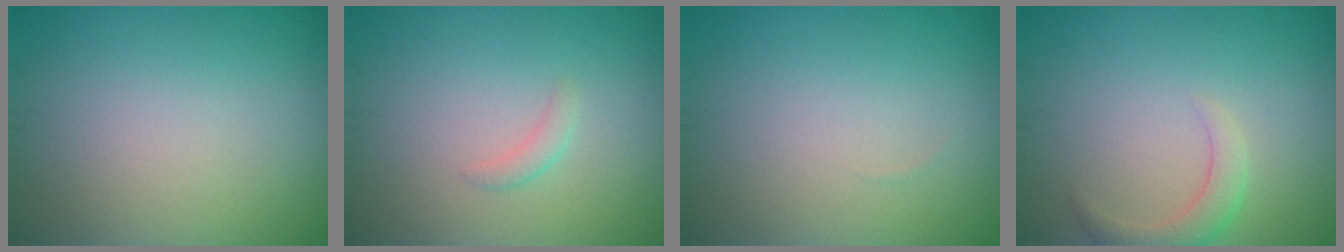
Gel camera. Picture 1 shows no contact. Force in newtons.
{"total": 1.0, "press": 1.0, "slide": 0.0}
{"total": 0.0}
{"total": 2.2, "press": 2.2, "slide": 0.2}